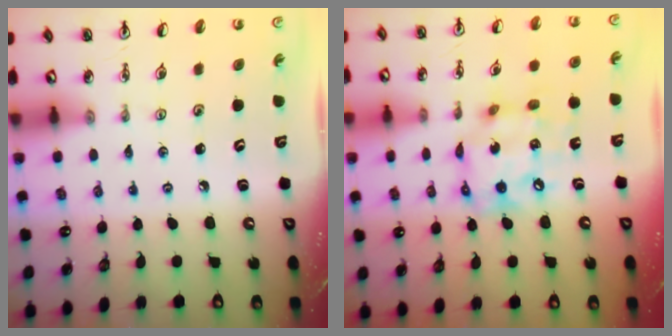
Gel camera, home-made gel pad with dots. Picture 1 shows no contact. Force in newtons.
{"total": 14.1, "press": 14.0, "slide": 1.6}